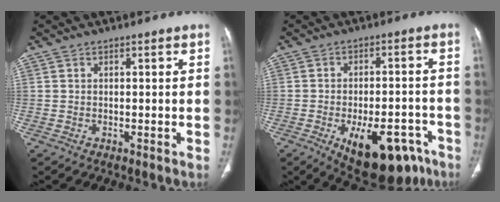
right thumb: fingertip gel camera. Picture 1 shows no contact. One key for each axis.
{"total": 16.7, "fx": -8.8, "fy": 7.9, "fz": 11.8, "tx": -0.117, "ty": 0.038, "tz": -0.110}